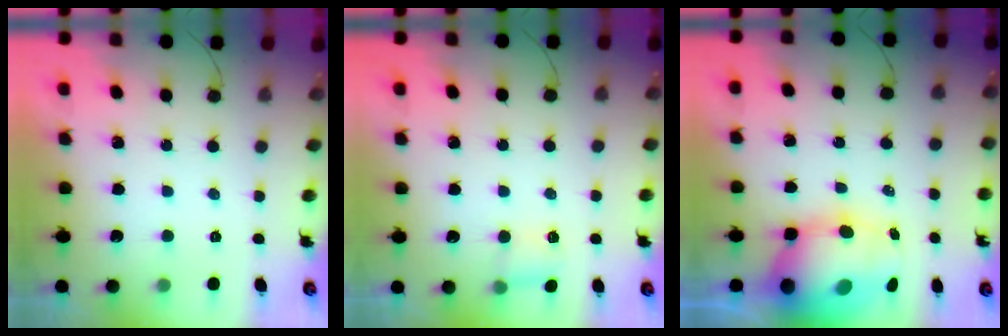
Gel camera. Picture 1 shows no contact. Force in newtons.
{"total": 4.2, "press": 4.0, "slide": 1.1}
{"total": 12.3, "press": 11.9, "slide": 2.9}